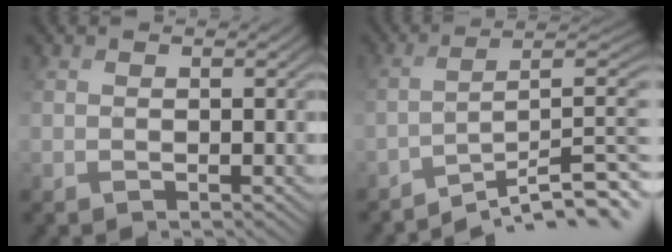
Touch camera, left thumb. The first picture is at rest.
{"total": 10.2, "force": [-7.2, 1.7, 6.9], "torque": [-0.089, 0.012, -0.111]}